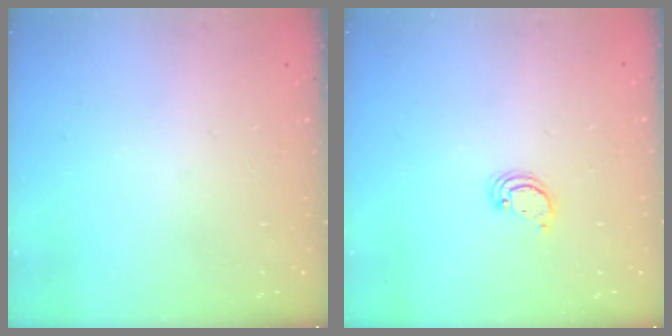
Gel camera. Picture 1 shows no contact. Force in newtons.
{"total": 2.4, "press": 2.4, "slide": 0.2}